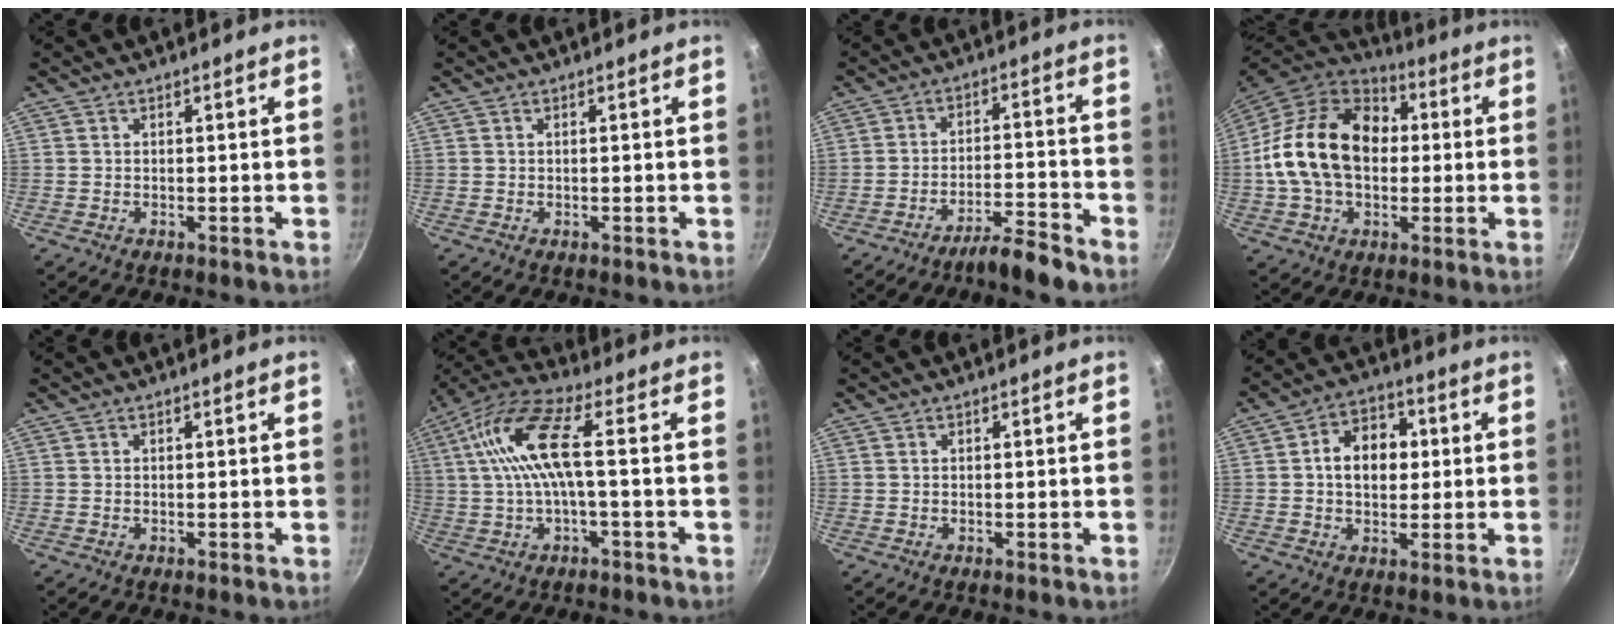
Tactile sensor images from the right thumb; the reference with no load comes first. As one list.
[{"total": 0.0}, {"total": 6.7, "force": [-5.5, 0.7, 3.8], "torque": [-0.070, 0.047, -0.093]}, {"total": 21.5, "force": [1.4, 15.5, 14.9], "torque": [-0.240, 0.036, 0.014]}, {"total": 0.0}, {"total": 12.7, "force": [0.9, 3.6, 12.1], "torque": [-0.247, 0.028, 0.011]}, {"total": 0.0}, {"total": 10.1, "force": [1.1, 7.3, 6.8], "torque": [-0.071, 0.014, 0.007]}]